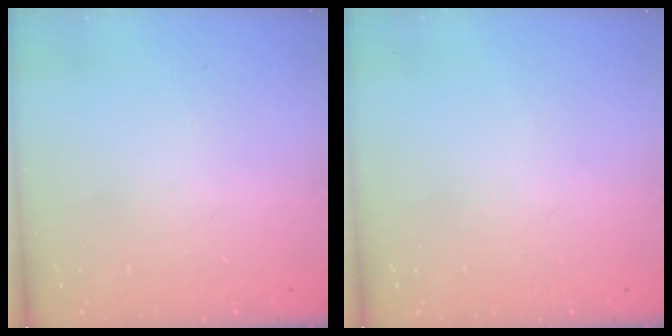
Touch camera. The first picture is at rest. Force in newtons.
{"total": 0.0}